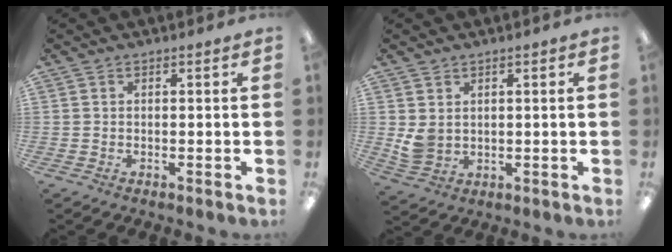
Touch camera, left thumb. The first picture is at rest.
{"total": 4.7, "force": [1.3, 4.0, 2.1], "torque": [-0.033, 0.001, 0.029]}